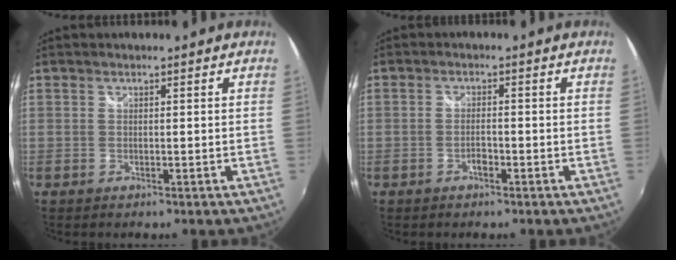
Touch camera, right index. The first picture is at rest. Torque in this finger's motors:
{"motor_torque": [-0.08, 0.02, -0.04, 0.00]}